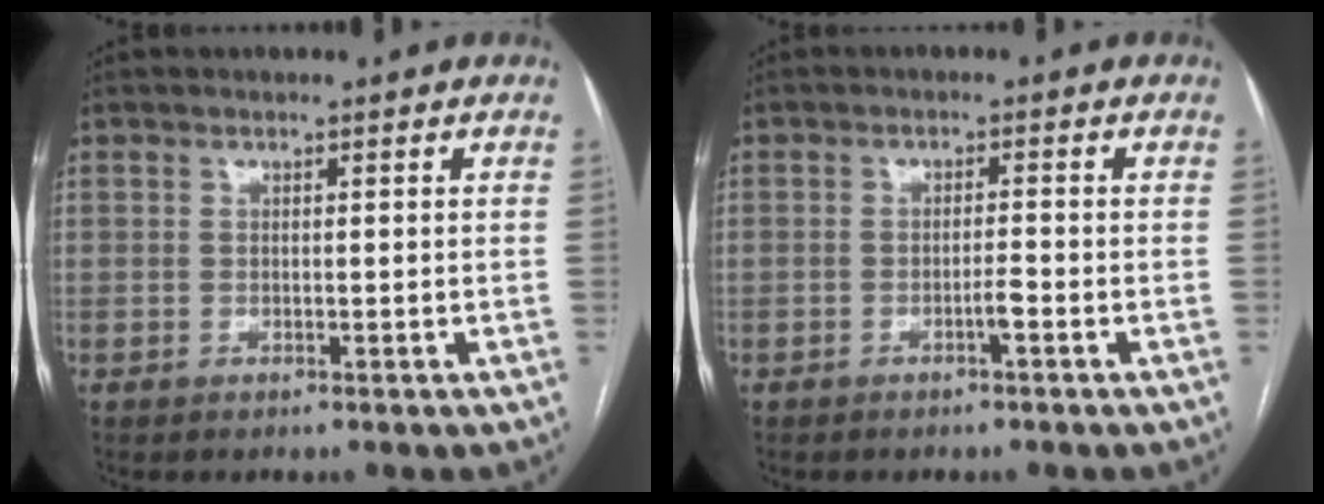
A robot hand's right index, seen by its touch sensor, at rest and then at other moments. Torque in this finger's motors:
{"motor_torque": [0.97, 0.12, 0.30, 0.08]}